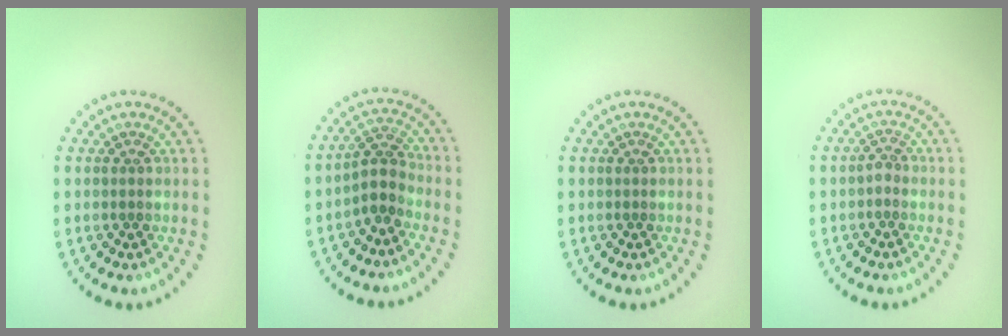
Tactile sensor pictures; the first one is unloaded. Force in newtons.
{"total": 2.6, "press": 2.0, "slide": 1.6}
{"total": 0.0}
{"total": 0.9, "press": 0.7, "slide": 0.6}